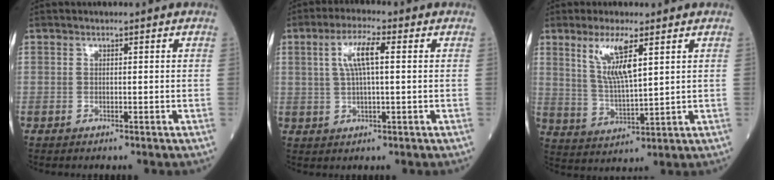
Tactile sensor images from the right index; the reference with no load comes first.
{"total": 5.9, "force": [1.5, 1.0, 5.6], "torque": [-0.115, 0.011, 0.030]}
{"total": 8.0, "force": [3.8, 1.1, 6.9], "torque": [-0.141, -0.007, 0.077]}